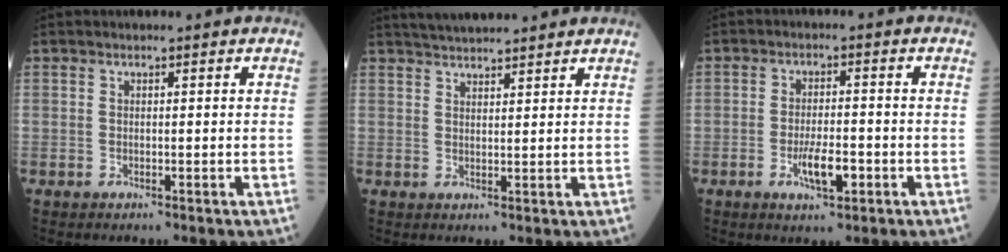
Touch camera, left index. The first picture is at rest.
{"total": 6.8, "force": [6.4, 0.3, 2.4], "torque": [-0.043, 0.032, 0.098]}
{"total": 5.0, "force": [-2.0, 1.3, 4.4], "torque": [-0.085, -0.002, -0.032]}